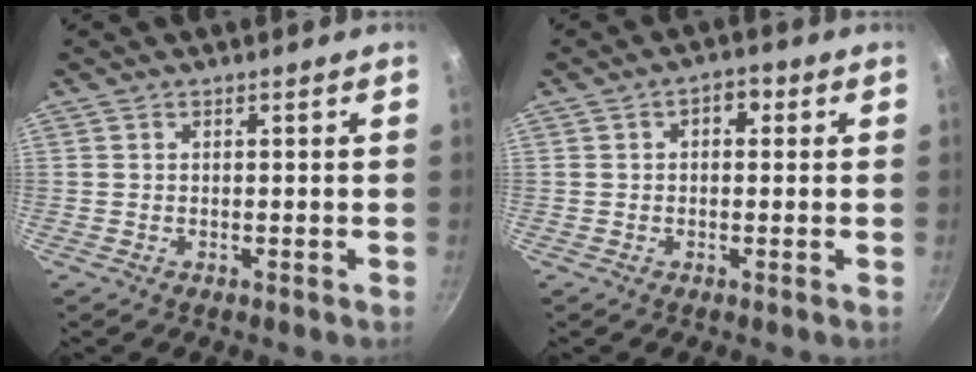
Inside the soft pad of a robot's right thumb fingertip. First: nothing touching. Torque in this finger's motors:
{"motor_torque": [-0.01, 0.03, -0.25, 0.20, -0.01]}